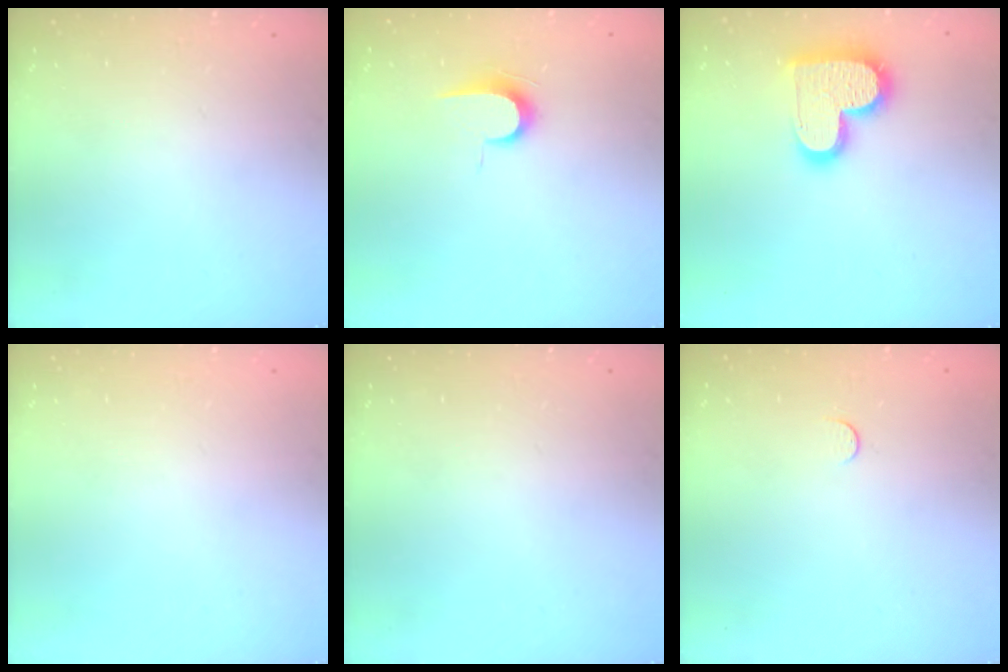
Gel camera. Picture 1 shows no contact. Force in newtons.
{"total": 7.2, "press": 7.1, "slide": 0.7}
{"total": 16.0, "press": 16.0, "slide": 1.1}
{"total": 0.0}
{"total": 0.0}
{"total": 3.1, "press": 3.1, "slide": 0.4}